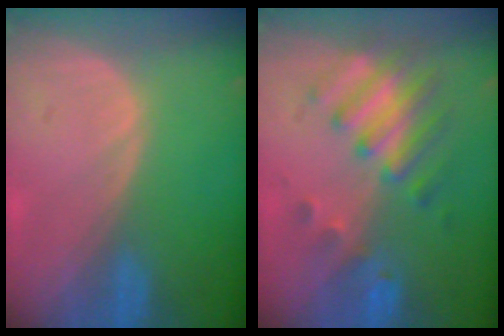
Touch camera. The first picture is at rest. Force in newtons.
{"total": 8.3, "press": 7.3, "slide": 4.1}